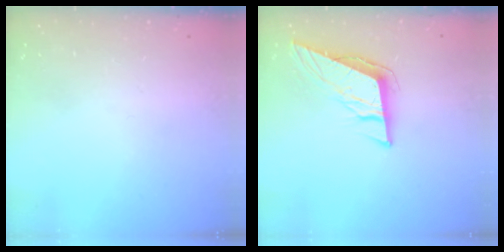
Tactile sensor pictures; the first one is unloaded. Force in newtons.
{"total": 10.2, "press": 10.0, "slide": 1.6}